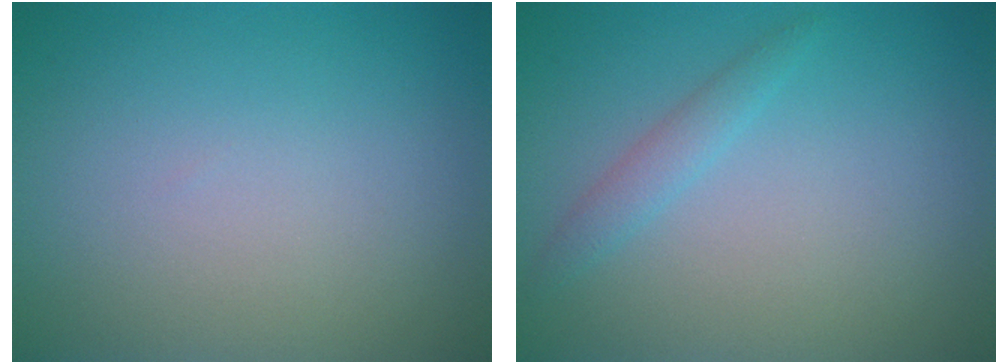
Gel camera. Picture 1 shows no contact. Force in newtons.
{"total": 1.5, "press": 1.5, "slide": 0.1}